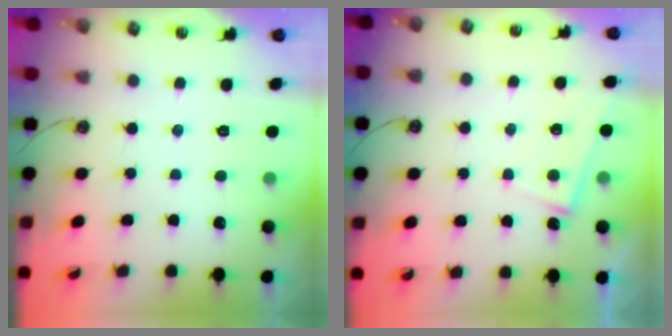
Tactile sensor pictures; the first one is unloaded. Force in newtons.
{"total": 1.8, "press": 1.8, "slide": 0.3}